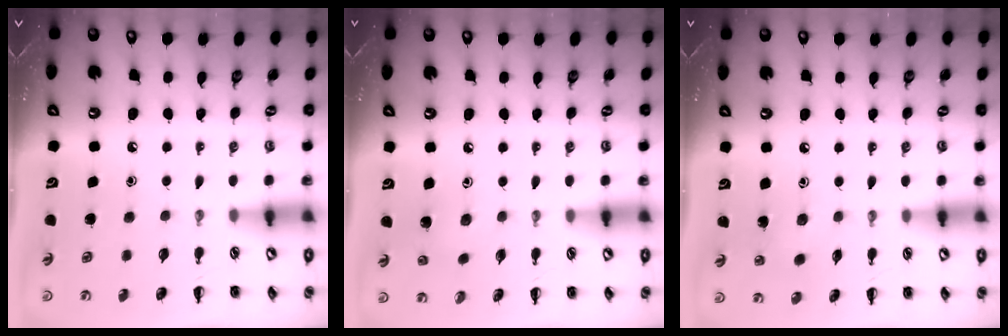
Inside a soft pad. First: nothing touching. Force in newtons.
{"total": 3.7, "press": 3.6, "slide": 0.9}
{"total": 3.7, "press": 3.5, "slide": 1.2}